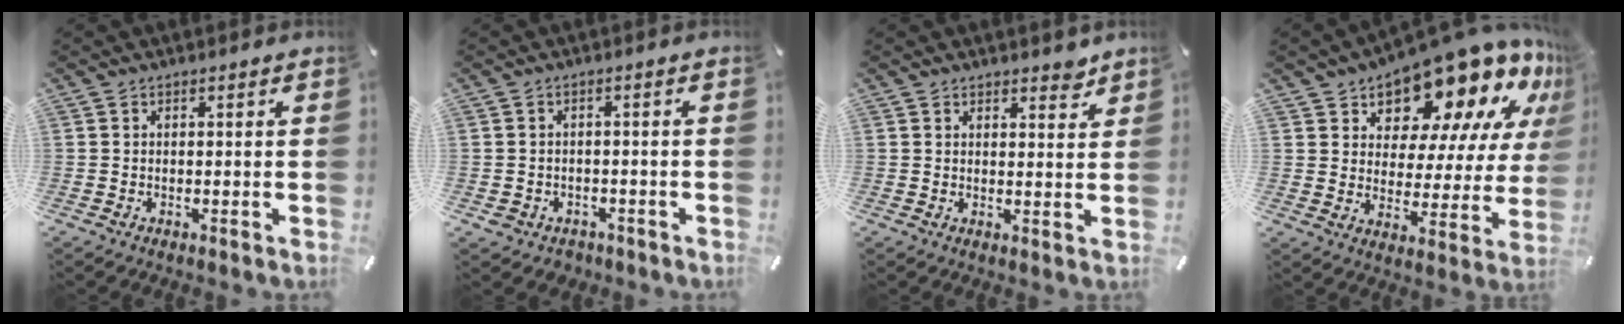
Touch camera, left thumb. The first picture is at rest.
{"total": 2.8, "force": [-1.3, 2.4, 0.5], "torque": [-0.016, 0.003, -0.028]}
{"total": 3.0, "force": [2.6, 1.5, 0.5], "torque": [0.010, -0.016, 0.043]}
{"total": 16.7, "force": [13.5, 7.6, 6.1], "torque": [-0.096, -0.119, 0.230]}